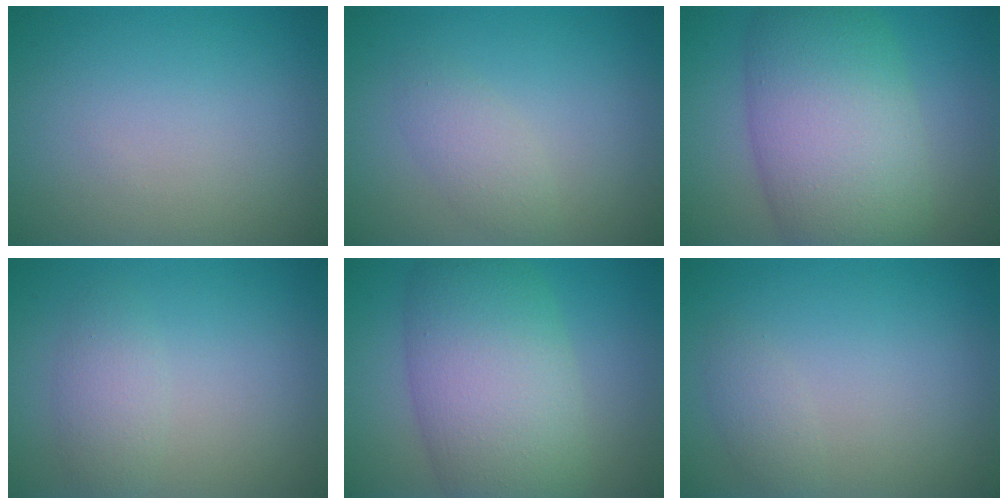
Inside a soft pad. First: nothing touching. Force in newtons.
{"total": 1.9, "press": 1.9, "slide": 0.1}
{"total": 10.7, "press": 10.6, "slide": 0.6}
{"total": 2.2, "press": 2.2, "slide": 0.1}
{"total": 10.0, "press": 9.9, "slide": 0.7}
{"total": 1.2, "press": 1.2, "slide": 0.1}